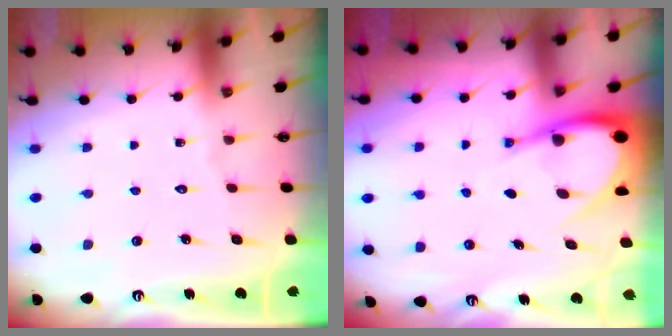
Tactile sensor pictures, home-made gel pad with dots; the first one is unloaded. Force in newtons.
{"total": 8.7, "press": 8.7, "slide": 1.1}